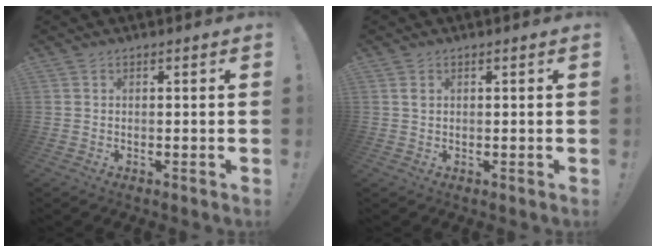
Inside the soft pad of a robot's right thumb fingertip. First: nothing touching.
{"total": 1.5, "force": [0.5, 1.0, 1.0], "torque": [-0.021, 0.002, 0.009]}